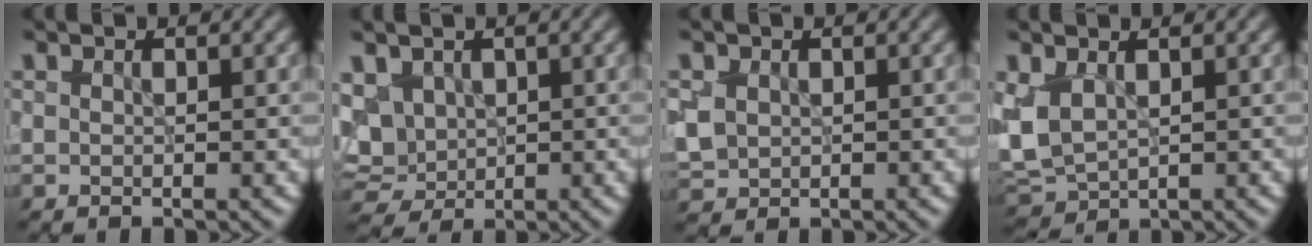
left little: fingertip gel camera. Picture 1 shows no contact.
{"total": 5.9, "force": [1.4, 4.7, 3.4], "torque": [-0.085, 0.007, 0.033]}
{"total": 2.4, "force": [0.5, 2.1, 1.1], "torque": [-0.033, -0.001, 0.011]}
{"total": 3.9, "force": [0.4, 2.5, 2.9], "torque": [-0.077, -0.003, 0.011]}